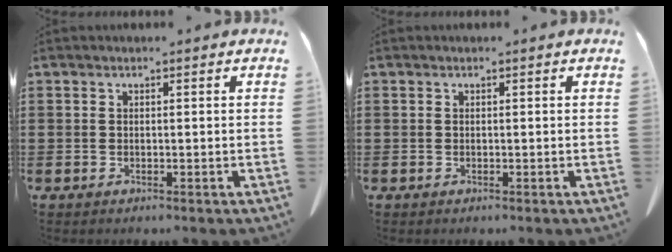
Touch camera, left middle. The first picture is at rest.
{"total": 0.0}